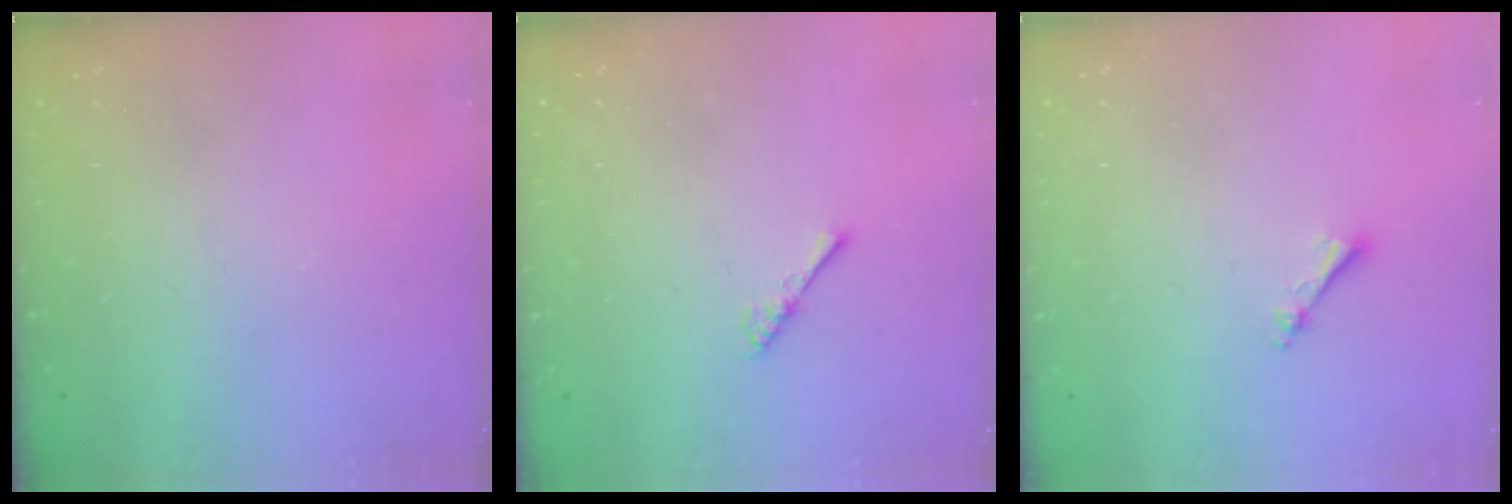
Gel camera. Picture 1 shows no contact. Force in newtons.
{"total": 1.8, "press": 1.7, "slide": 0.4}
{"total": 2.4, "press": 2.3, "slide": 0.4}